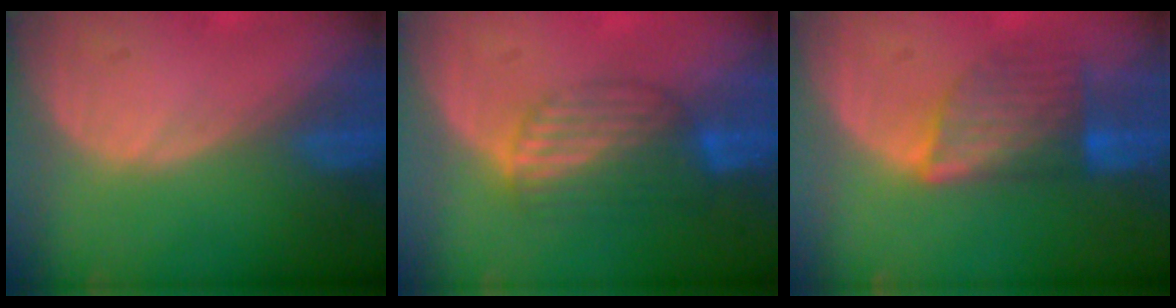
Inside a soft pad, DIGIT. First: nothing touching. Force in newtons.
{"total": 6.8, "press": 6.0, "slide": 3.2}
{"total": 6.9, "press": 6.5, "slide": 2.2}